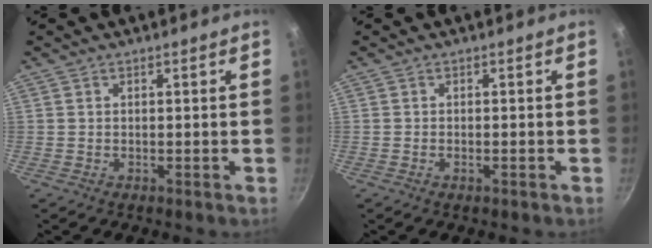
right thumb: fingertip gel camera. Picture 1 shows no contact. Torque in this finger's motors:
{"motor_torque": [-0.68, -0.31, -0.26, -0.11, 0.01]}